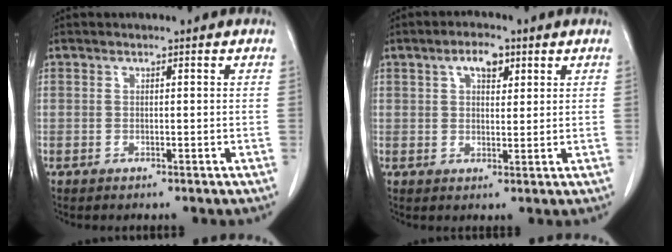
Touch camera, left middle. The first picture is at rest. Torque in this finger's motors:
{"motor_torque": [0.71, -0.25, 0.05, 0.03]}